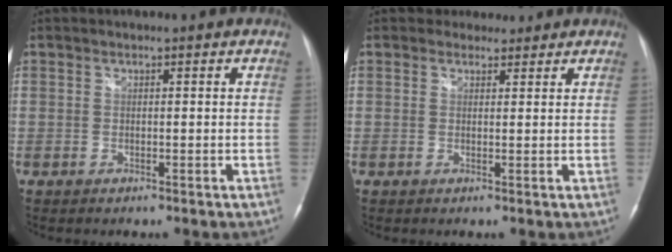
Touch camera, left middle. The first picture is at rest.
{"total": 2.5, "force": [2.2, 1.1, -0.1], "torque": [0.006, 0.006, 0.032]}